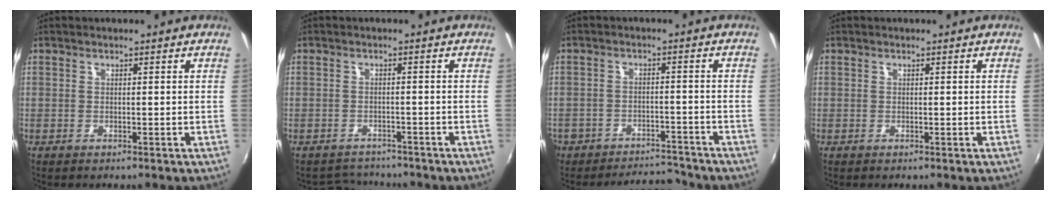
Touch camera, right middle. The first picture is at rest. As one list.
[{"total": 4.7, "force": [-4.5, 1.4, 0.0], "torque": [-0.015, 0.005, -0.071]}, {"total": 9.5, "force": [-8.3, 4.3, 1.8], "torque": [-0.063, 0.009, -0.115]}, {"total": 0.5, "force": [0.2, -0.3, 0.4], "torque": [-0.008, 0.002, 0.004]}]